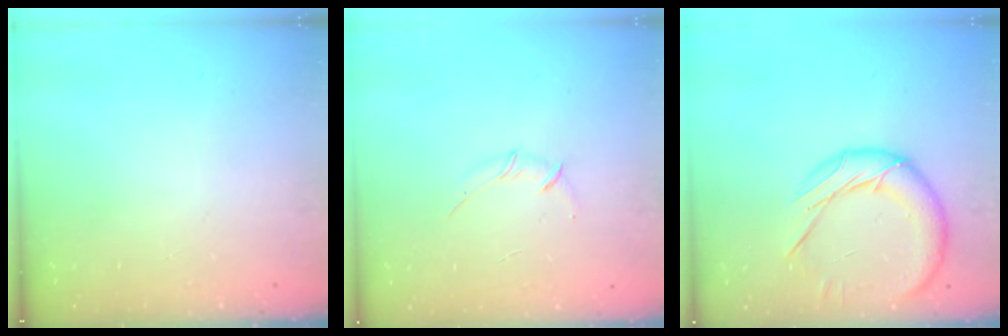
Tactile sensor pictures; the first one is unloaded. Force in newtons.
{"total": 3.0, "press": 2.9, "slide": 0.8}
{"total": 14.2, "press": 14.2, "slide": 0.8}